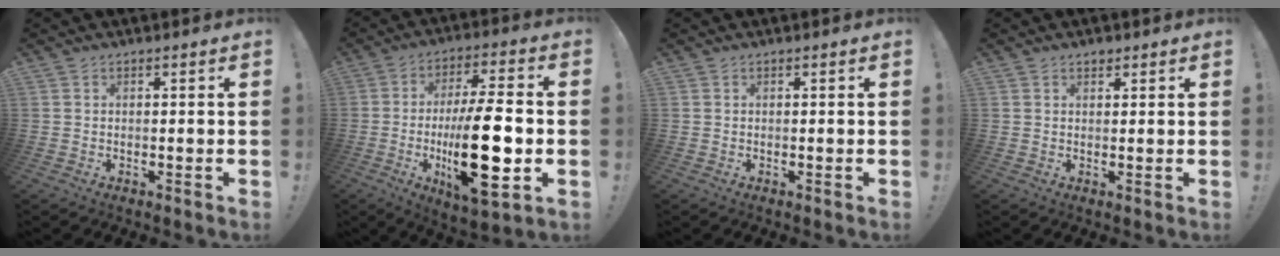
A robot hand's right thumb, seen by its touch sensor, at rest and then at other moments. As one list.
[{"total": 22.9, "force": [-3.6, 7.5, 21.4], "torque": [-0.363, -0.001, -0.055]}, {"total": 0.0}, {"total": 1.1, "force": [0.9, 0.6, 0.2], "torque": [0.012, -0.007, 0.014]}]